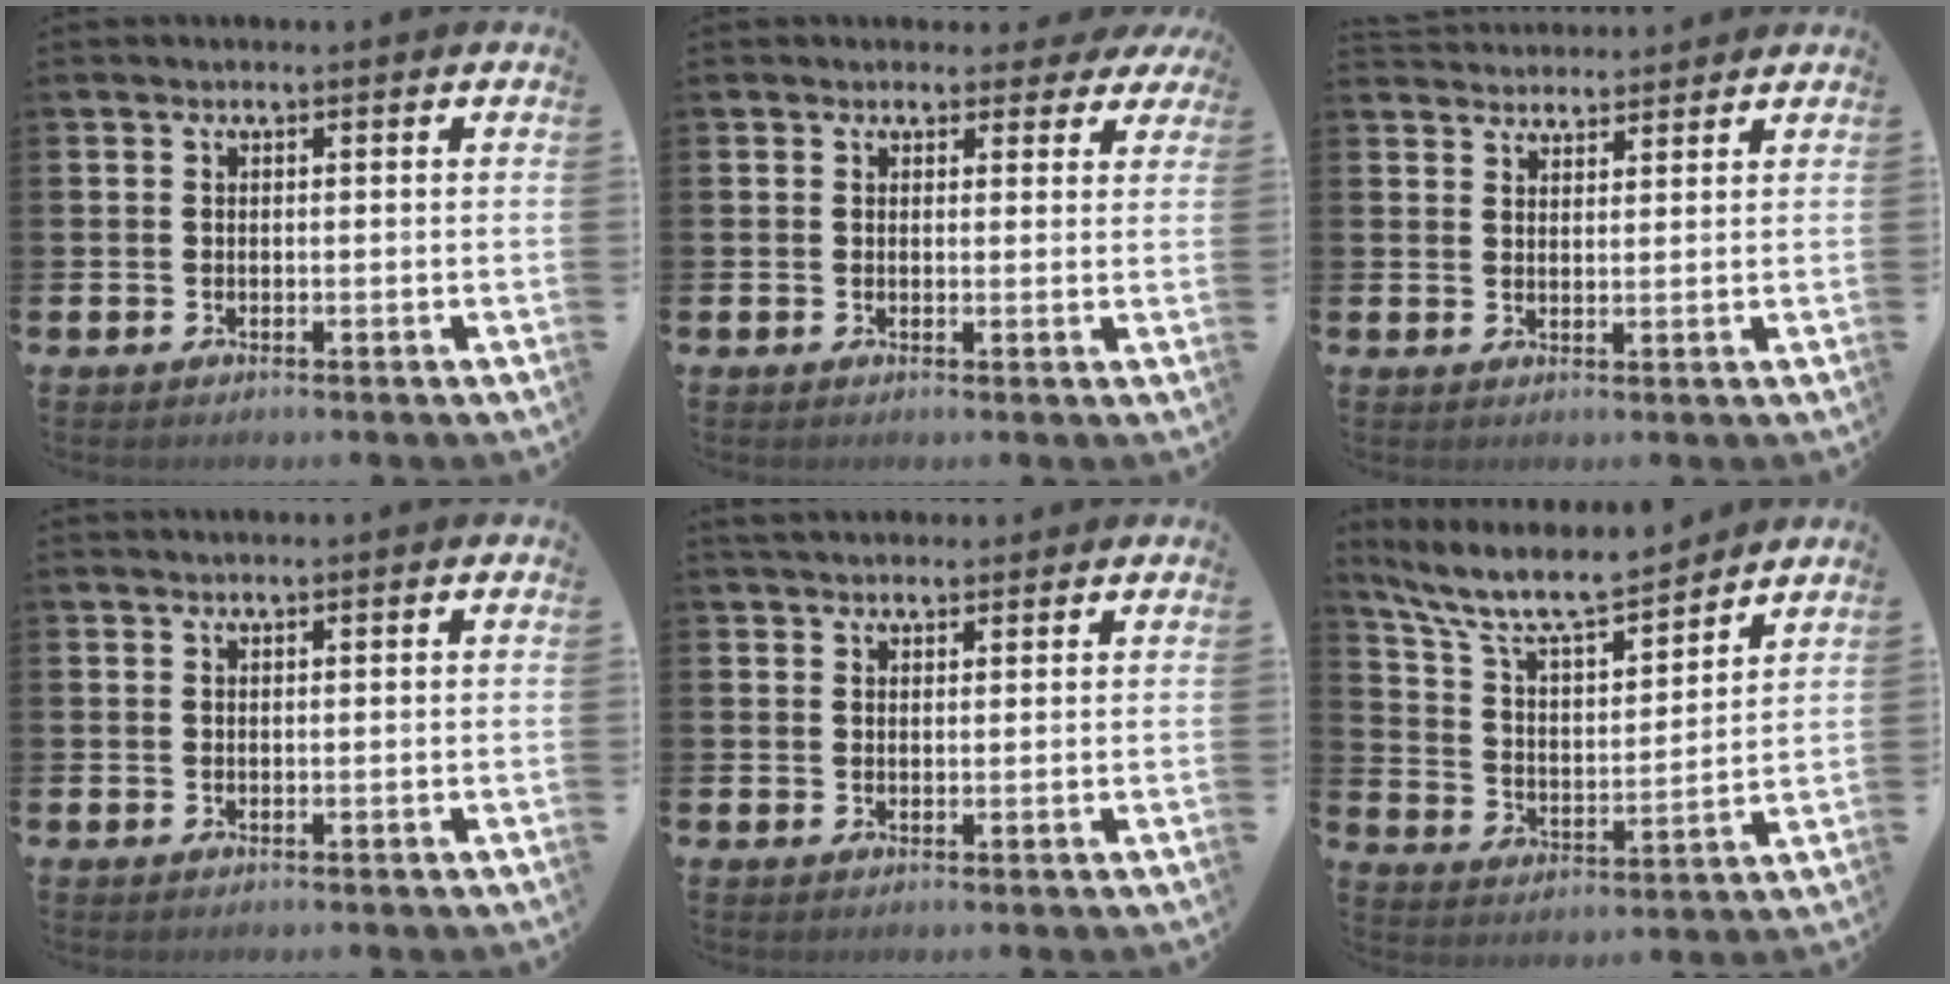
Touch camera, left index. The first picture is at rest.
{"total": 1.8, "force": [1.3, 1.2, 0.2], "torque": [0.011, -0.002, 0.018]}
{"total": 3.2, "force": [3.1, 0.5, -0.2], "torque": [-0.002, -0.015, 0.058]}
{"total": 0.6, "force": [0.5, -0.1, 0.2], "torque": [0.003, -0.002, 0.009]}
{"total": 2.7, "force": [2.5, 0.8, 0.4], "torque": [-0.003, -0.007, 0.044]}
{"total": 9.6, "force": [8.7, 1.8, 3.5], "torque": [-0.107, -0.055, 0.152]}